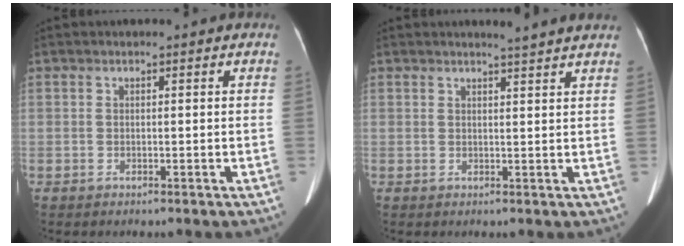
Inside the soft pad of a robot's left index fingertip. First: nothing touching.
{"total": 3.4, "force": [3.1, -0.7, 1.2], "torque": [-0.016, -0.003, 0.034]}